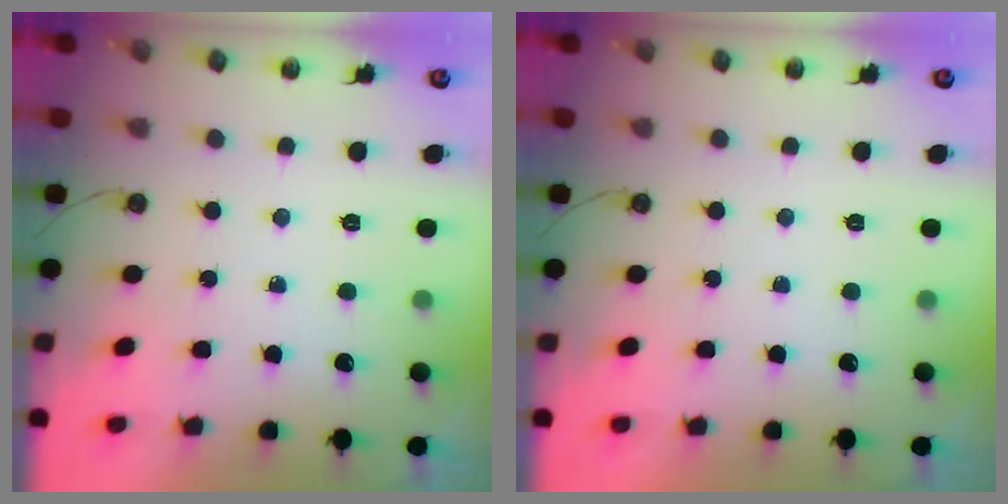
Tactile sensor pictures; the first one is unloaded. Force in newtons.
{"total": 0.0}